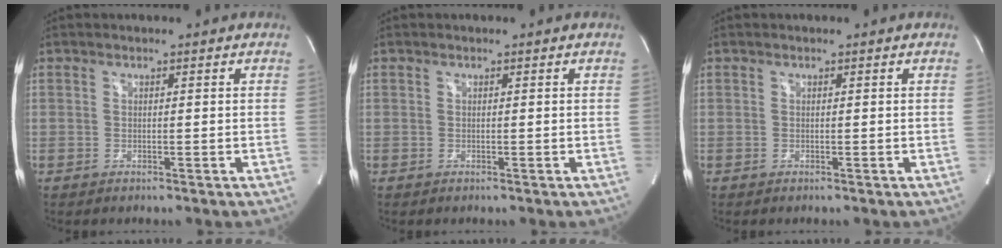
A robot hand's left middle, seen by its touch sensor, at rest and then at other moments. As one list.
[{"total": 0.0}, {"total": 0.0}]